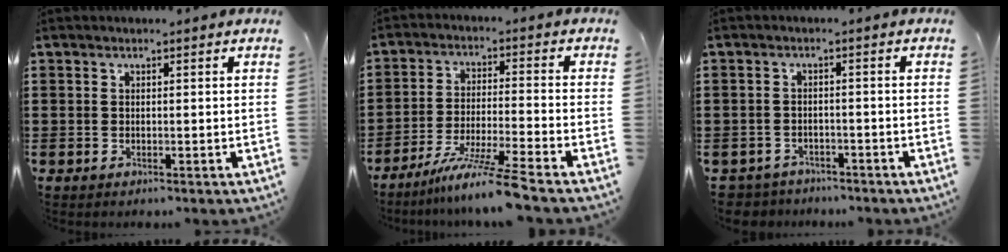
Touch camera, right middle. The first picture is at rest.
{"total": 8.5, "force": [-7.0, -1.1, 4.8], "torque": [-0.092, -0.019, -0.135]}
{"total": 2.7, "force": [-2.6, 0.5, -0.4], "torque": [-0.004, -0.002, -0.060]}